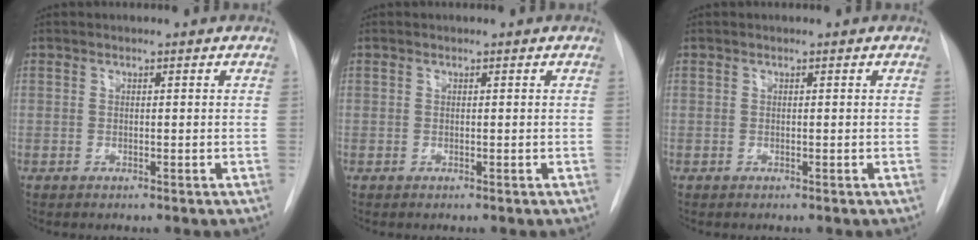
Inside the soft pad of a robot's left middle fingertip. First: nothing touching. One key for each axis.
{"total": 0.0}
{"total": 0.0}